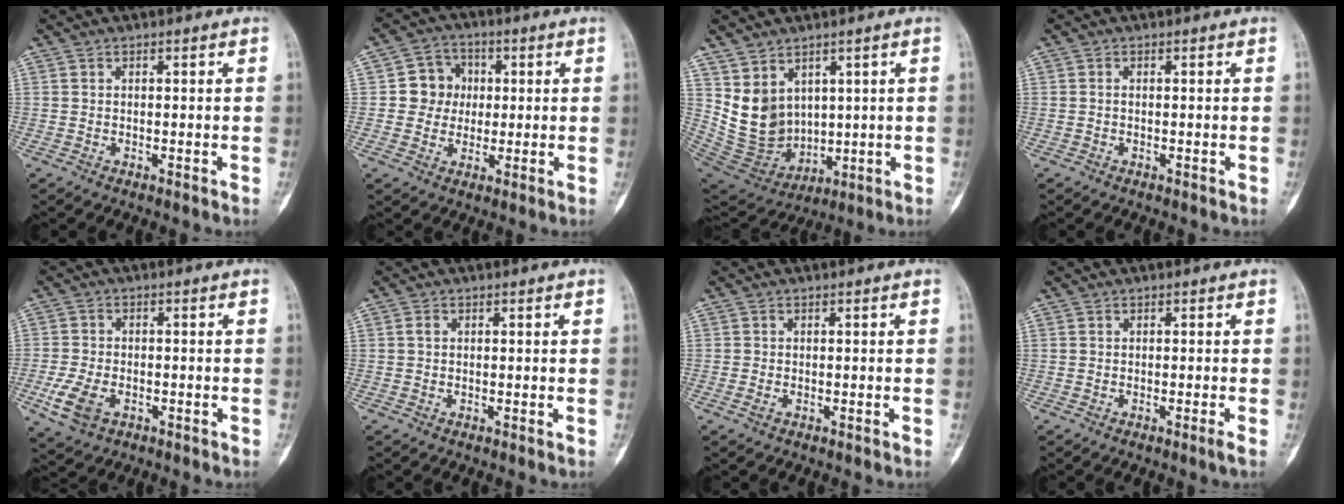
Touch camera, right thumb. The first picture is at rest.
{"total": 7.1, "force": [0.5, 6.7, 2.2], "torque": [0.011, 0.012, 0.001]}
{"total": 10.9, "force": [3.7, 8.8, 5.3], "torque": [-0.069, -0.026, 0.109]}
{"total": 0.0}
{"total": 6.8, "force": [-2.7, 4.3, 4.6], "torque": [-0.100, 0.007, -0.045]}
{"total": 0.6, "force": [0.1, 0.5, 0.4], "torque": [-0.008, 0.002, -0.002]}
{"total": 0.9, "force": [-0.5, 0.5, 0.6], "torque": [-0.016, 0.003, -0.008]}
{"total": 1.0, "force": [-0.5, -0.3, 0.8], "torque": [-0.016, -0.002, -0.009]}